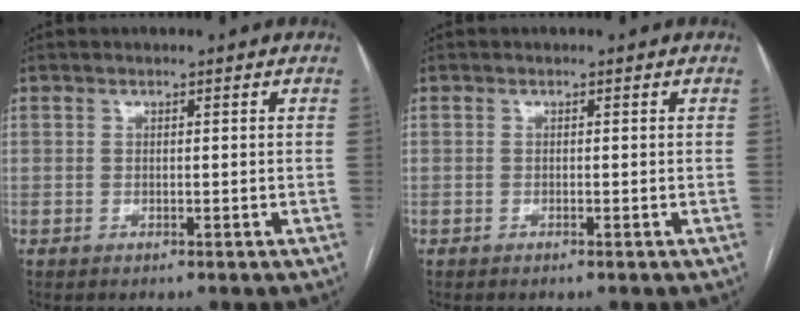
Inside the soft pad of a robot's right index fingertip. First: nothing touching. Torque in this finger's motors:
{"motor_torque": [0.33, 0.28, -0.03, 0.00]}